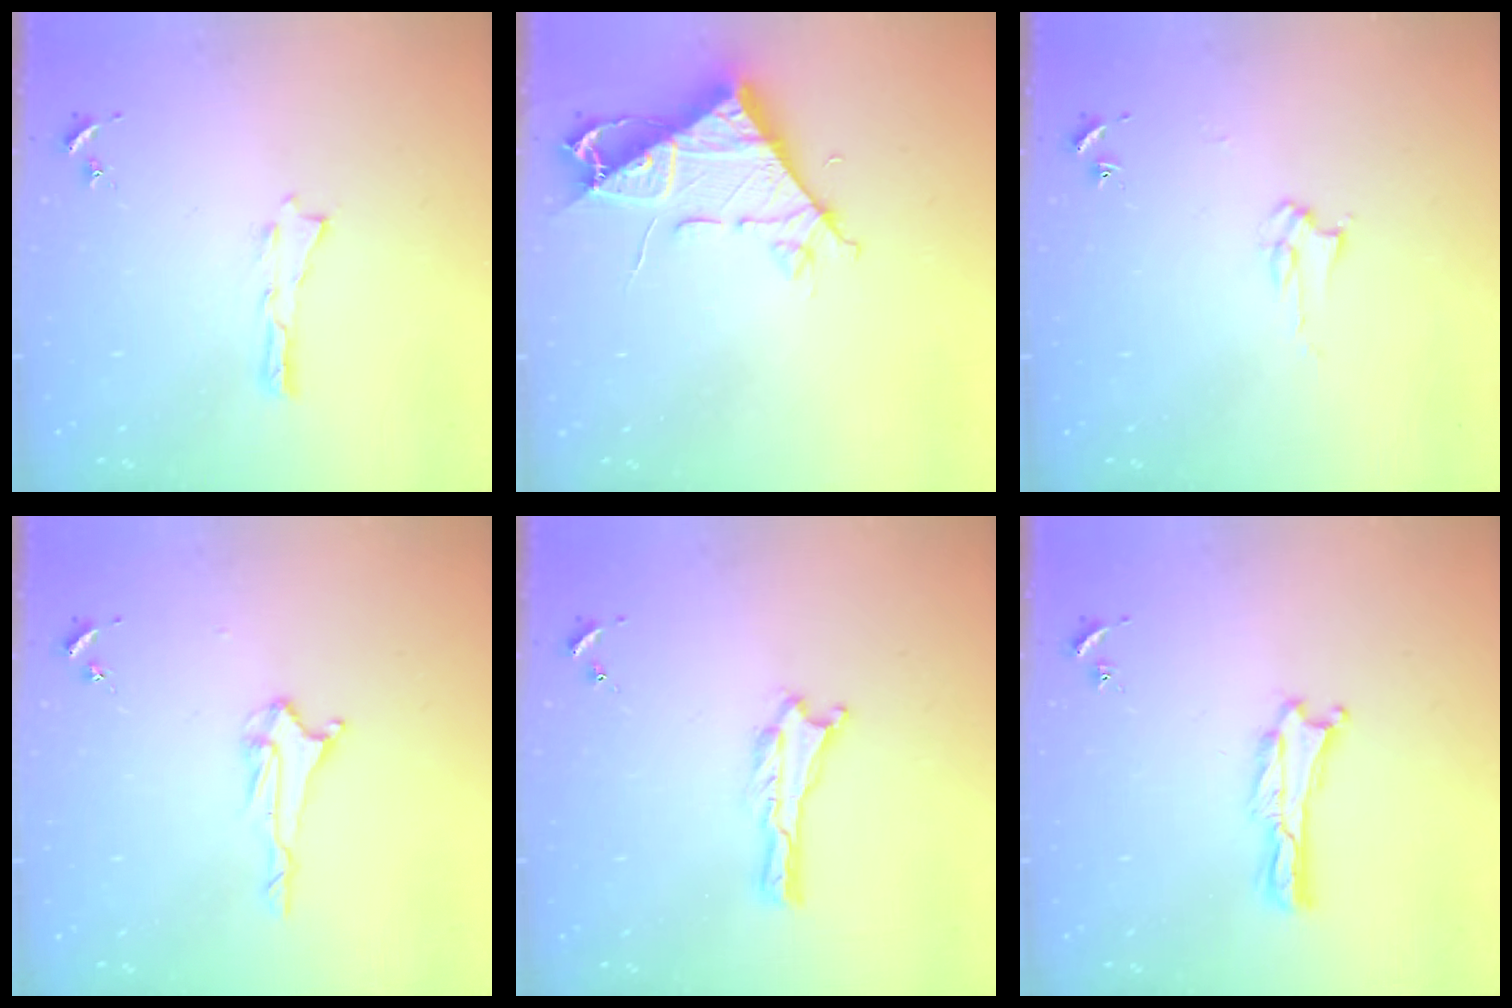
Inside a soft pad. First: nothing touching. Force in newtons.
{"total": 7.1, "press": 7.0, "slide": 0.8}
{"total": 2.8, "press": 2.8, "slide": 0.4}
{"total": 2.1, "press": 2.0, "slide": 0.4}
{"total": 0.0}
{"total": 0.0}